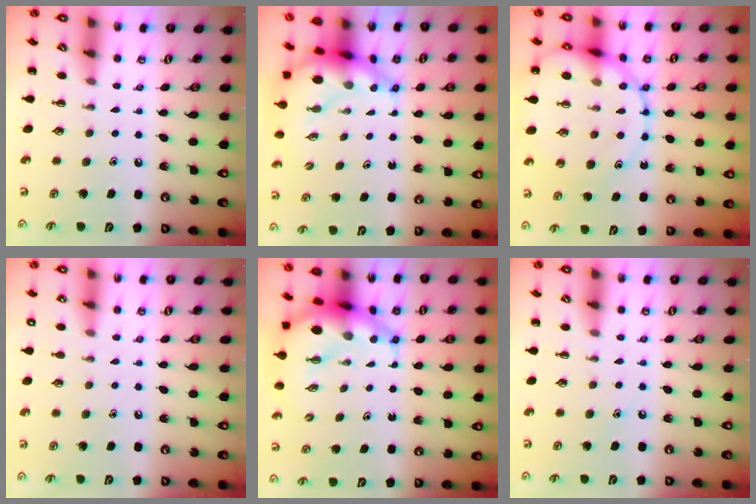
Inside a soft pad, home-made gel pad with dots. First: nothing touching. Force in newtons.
{"total": 8.3, "press": 8.0, "slide": 2.1}
{"total": 19.4, "press": 19.2, "slide": 3.0}
{"total": 5.2, "press": 5.0, "slide": 1.5}
{"total": 8.1, "press": 7.8, "slide": 2.1}
{"total": 6.8, "press": 6.6, "slide": 1.8}